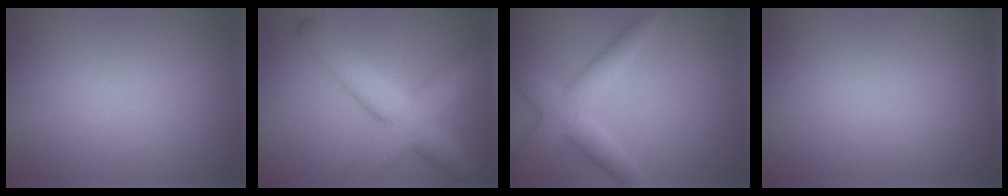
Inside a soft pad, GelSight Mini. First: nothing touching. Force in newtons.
{"total": 7.4, "press": 7.4, "slide": 0.2}
{"total": 3.5, "press": 3.5, "slide": 0.2}
{"total": 0.0}